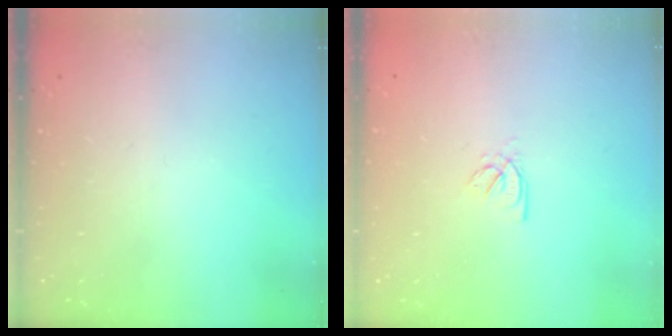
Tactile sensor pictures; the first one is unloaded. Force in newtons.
{"total": 2.0, "press": 2.0, "slide": 0.4}